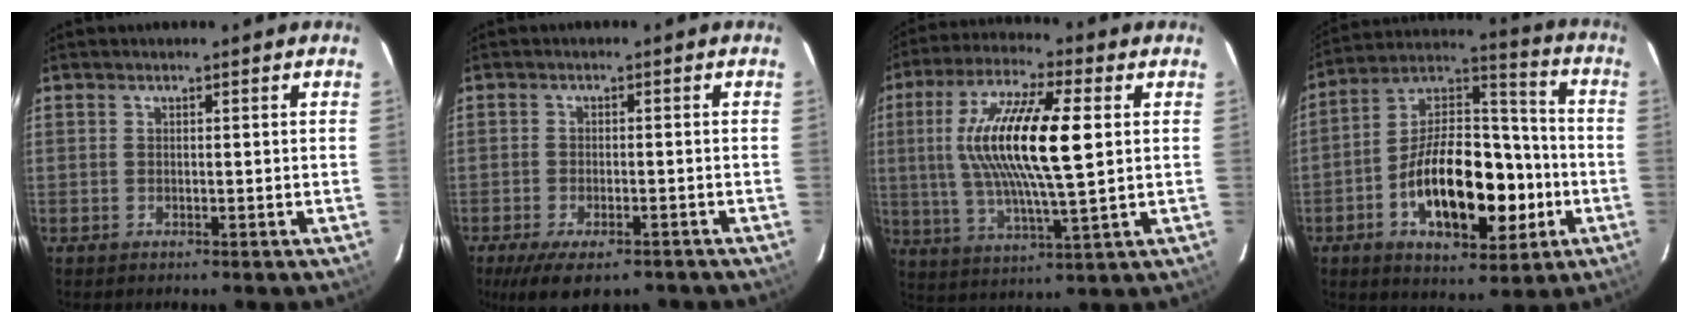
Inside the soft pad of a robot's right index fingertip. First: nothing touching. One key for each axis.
{"total": 10.0, "fx": -7.2, "fy": 3.8, "fz": 5.9, "tx": -0.126, "ty": -0.031, "tz": -0.111}
{"total": 18.0, "fx": 2.8, "fy": 3.8, "fz": 17.3, "tx": -0.327, "ty": 0.008, "tz": 0.050}
{"total": 21.1, "fx": -6.1, "fy": 10.9, "fz": 17.0, "tx": -0.297, "ty": 0.029, "tz": -0.091}